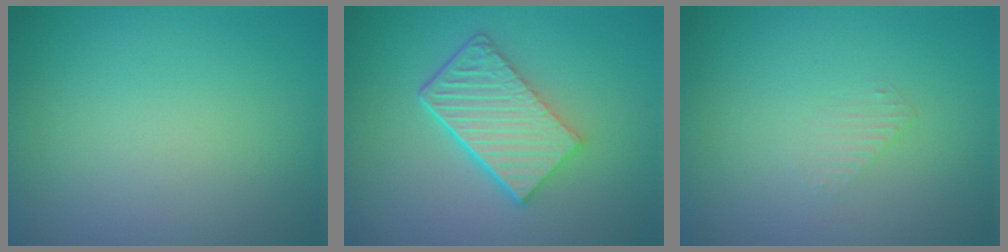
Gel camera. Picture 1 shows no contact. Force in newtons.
{"total": 6.4, "press": 4.4, "slide": 4.6}
{"total": 0.6, "press": 0.4, "slide": 0.5}